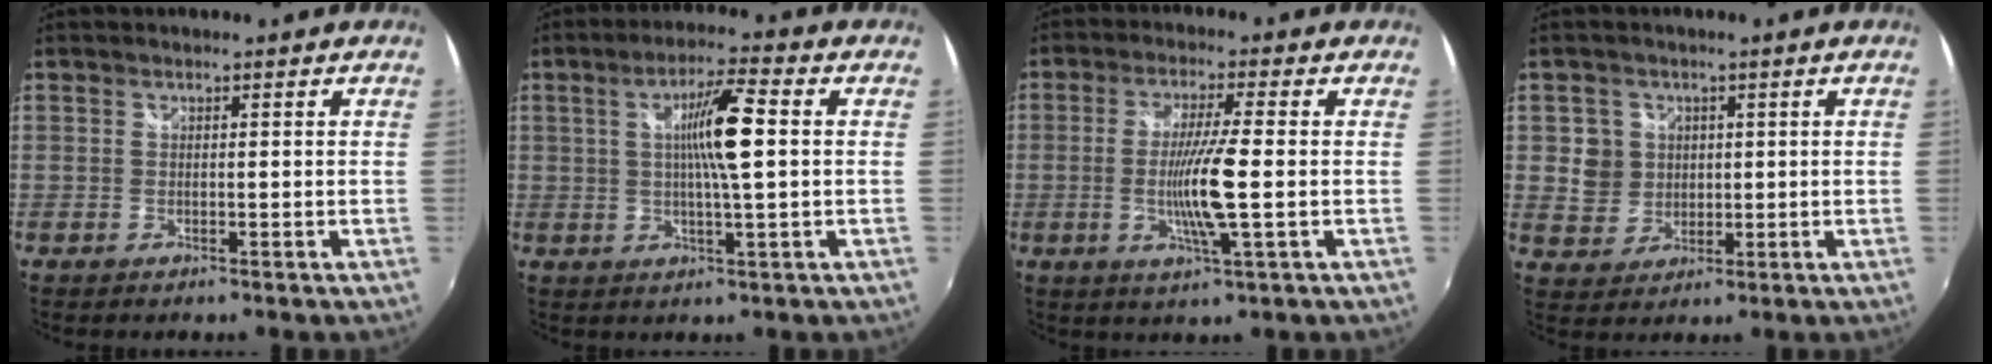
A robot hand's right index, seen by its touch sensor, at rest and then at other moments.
{"total": 8.2, "force": [1.3, -1.2, 8.0], "torque": [-0.130, -0.003, 0.025]}
{"total": 8.7, "force": [-1.4, -0.2, 8.6], "torque": [-0.158, -0.015, -0.027]}
{"total": 5.5, "force": [1.1, 5.3, 1.2], "torque": [-0.023, 0.008, 0.027]}